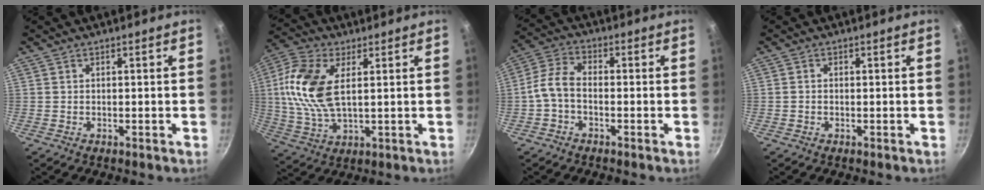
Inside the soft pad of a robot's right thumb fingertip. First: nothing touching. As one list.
[{"total": 13.9, "force": [2.8, 7.3, 11.5], "torque": [-0.235, 0.000, 0.051]}, {"total": 5.8, "force": [-1.7, 3.4, 4.3], "torque": [-0.095, 0.031, -0.045]}, {"total": 0.6, "force": [-0.1, 0.5, 0.4], "torque": [-0.008, 0.004, -0.002]}]